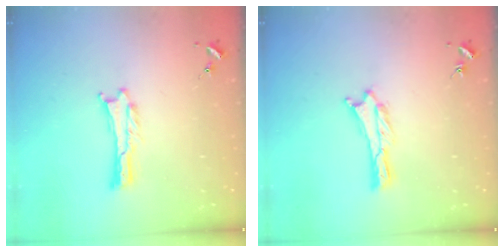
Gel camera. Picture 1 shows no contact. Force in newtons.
{"total": 0.0}